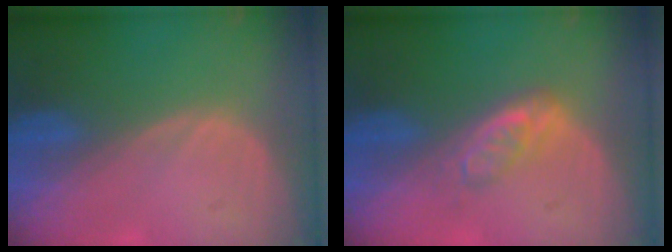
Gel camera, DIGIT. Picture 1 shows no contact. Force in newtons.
{"total": 4.1, "press": 4.0, "slide": 0.3}